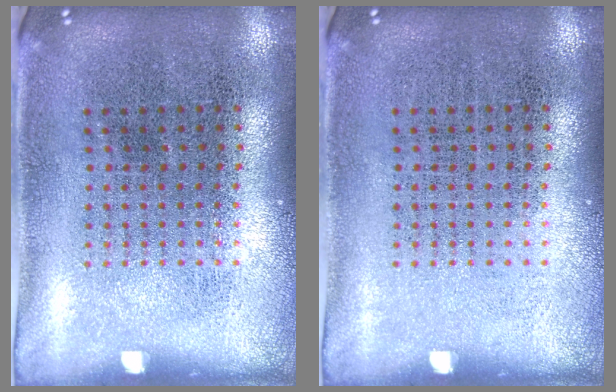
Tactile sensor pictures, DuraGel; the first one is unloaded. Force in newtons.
{"total": 0.0}